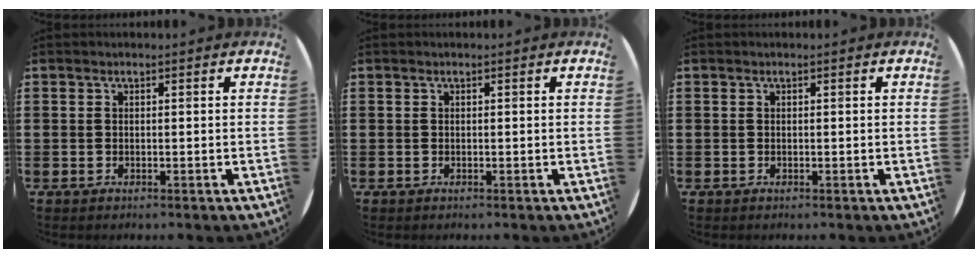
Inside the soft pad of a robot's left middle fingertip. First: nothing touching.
{"total": 0.0}
{"total": 0.0}